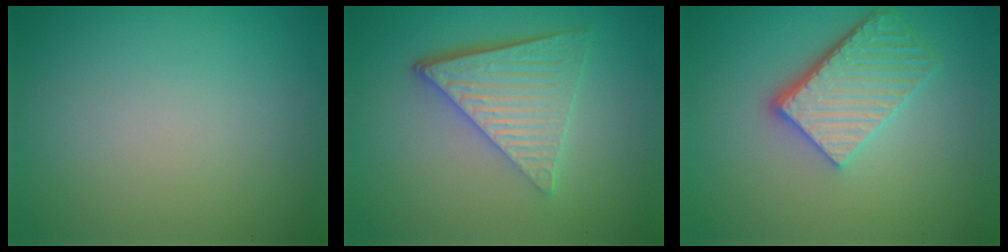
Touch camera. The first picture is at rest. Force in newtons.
{"total": 6.2, "press": 4.2, "slide": 4.5}
{"total": 4.9, "press": 3.9, "slide": 3.1}